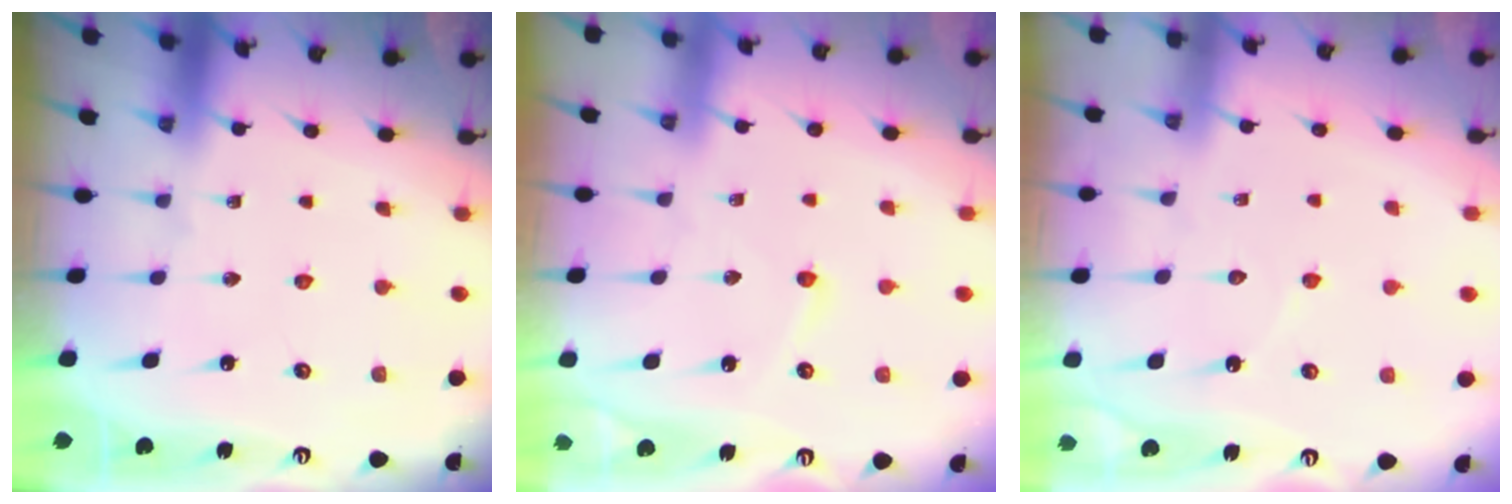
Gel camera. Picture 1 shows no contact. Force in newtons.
{"total": 2.9, "press": 2.9, "slide": 0.2}
{"total": 5.0, "press": 5.0, "slide": 0.5}